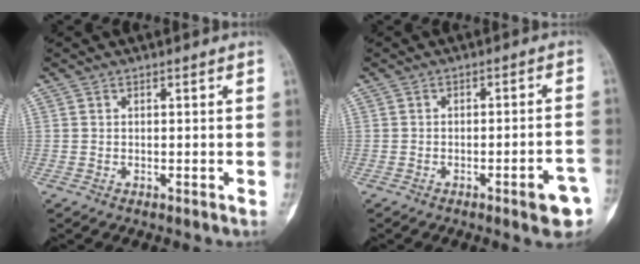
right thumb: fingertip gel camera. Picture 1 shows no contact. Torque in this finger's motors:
{"motor_torque": [1.35, 0.60, 0.45, -0.57, 0.09]}